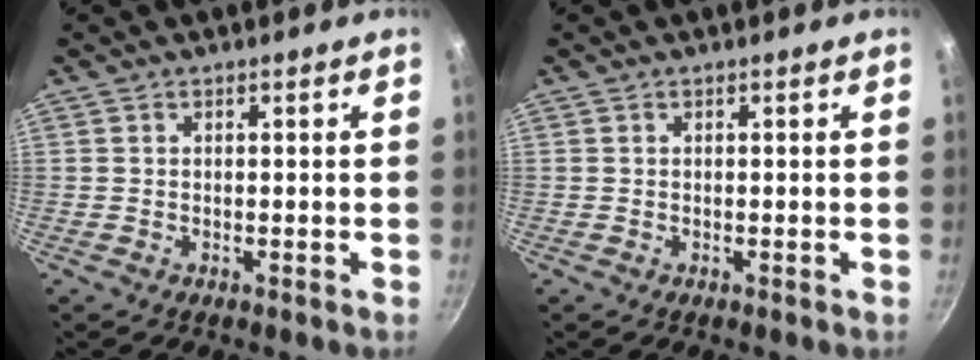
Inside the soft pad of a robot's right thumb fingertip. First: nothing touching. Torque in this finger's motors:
{"motor_torque": [0.00, 0.00, -0.08, 0.09, 0.01]}